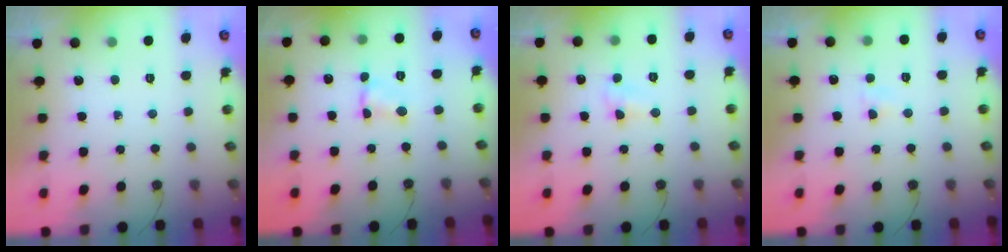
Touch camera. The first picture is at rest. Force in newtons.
{"total": 2.2, "press": 2.1, "slide": 0.3}
{"total": 5.3, "press": 5.2, "slide": 0.9}
{"total": 2.5, "press": 2.5, "slide": 0.4}